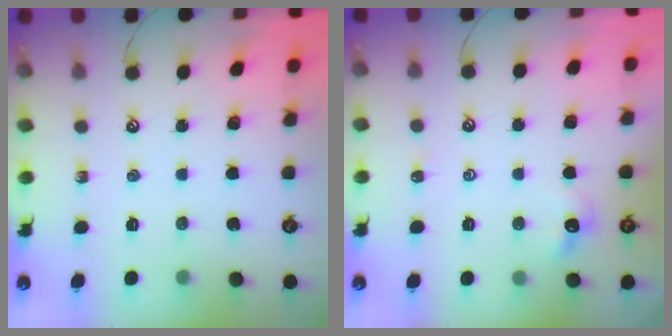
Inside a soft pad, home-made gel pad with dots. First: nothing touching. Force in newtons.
{"total": 2.0, "press": 2.0, "slide": 0.3}